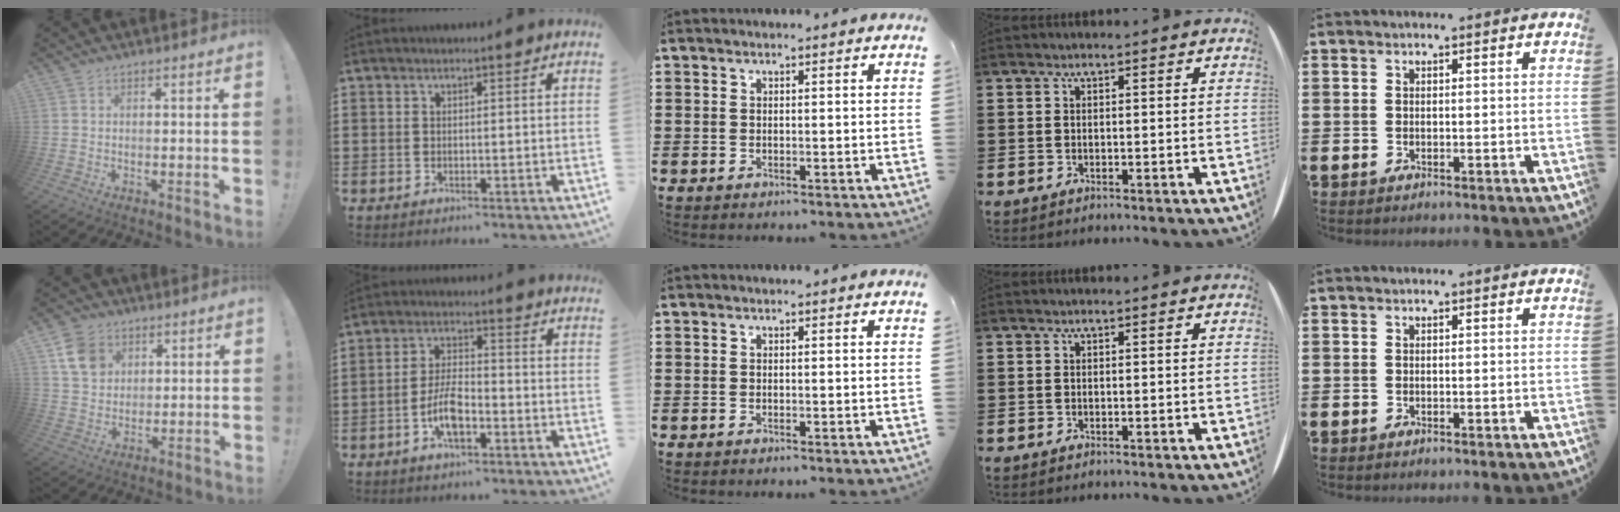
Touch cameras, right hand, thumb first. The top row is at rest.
{"thumb": {"total": 9.6, "force": [4.6, 7.5, 3.9], "torque": [-0.056, -0.016, 0.093]}, "index": {"total": 6.6, "force": [-2.5, 2.8, 5.5], "torque": [-0.125, 0.001, -0.053]}}